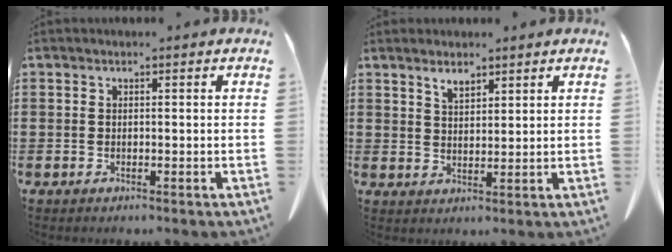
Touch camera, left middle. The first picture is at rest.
{"total": 2.5, "force": [2.1, 0.9, 1.2], "torque": [-0.028, 0.003, 0.038]}